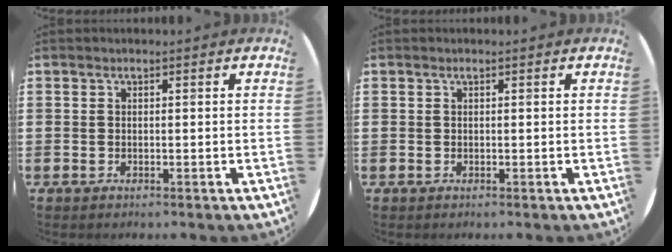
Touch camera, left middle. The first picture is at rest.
{"total": 0.0}